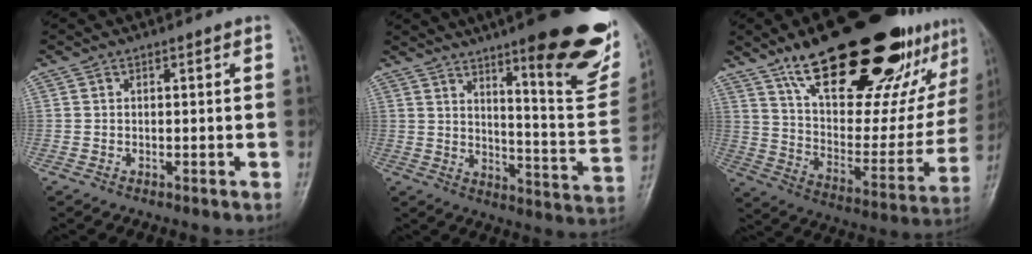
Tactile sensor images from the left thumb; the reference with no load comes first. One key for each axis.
{"total": 25.0, "fx": 15.1, "fy": 5.1, "fz": 19.3, "tx": -0.228, "ty": -0.074, "tz": 0.210}
{"total": 33.9, "fx": 20.6, "fy": 12.2, "fz": 23.9, "tx": -0.317, "ty": -0.051, "tz": 0.324}